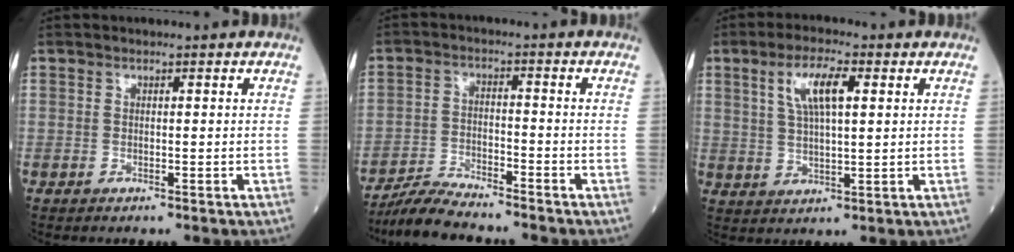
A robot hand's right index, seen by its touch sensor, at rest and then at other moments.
{"total": 6.7, "force": [-6.3, 0.4, 2.2], "torque": [-0.044, -0.015, -0.118]}
{"total": 7.3, "force": [2.7, 1.8, 6.5], "torque": [-0.128, 0.010, 0.053]}